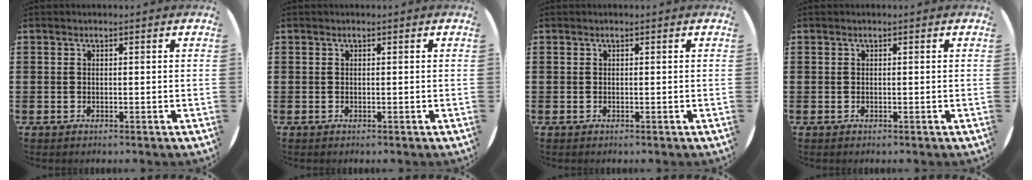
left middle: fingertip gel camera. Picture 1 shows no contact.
{"total": 0.0}
{"total": 0.0}
{"total": 0.0}